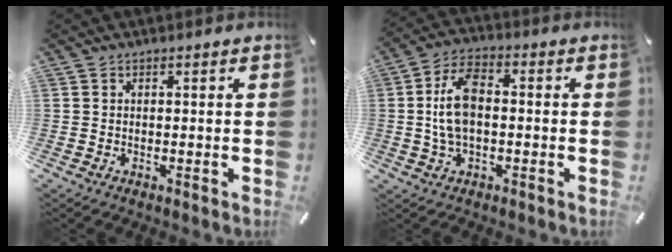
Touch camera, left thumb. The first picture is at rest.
{"total": 9.6, "force": [-0.3, 5.5, 7.9], "torque": [-0.161, 0.012, -0.006]}